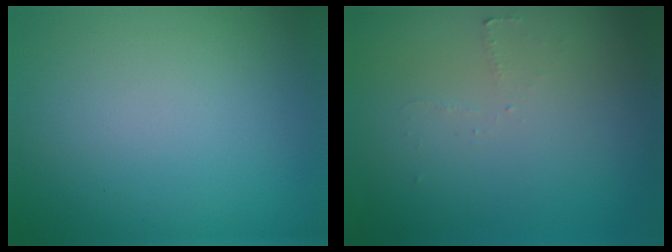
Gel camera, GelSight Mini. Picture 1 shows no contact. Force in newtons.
{"total": 0.9, "press": 0.8, "slide": 0.3}